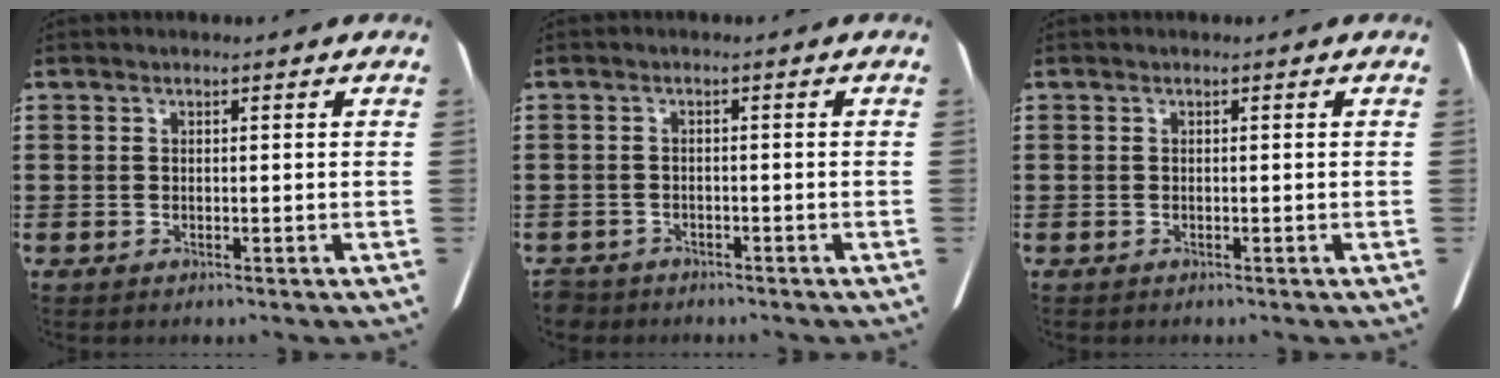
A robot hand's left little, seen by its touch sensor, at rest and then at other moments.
{"total": 1.6, "force": [-1.6, 0.3, 0.1], "torque": [-0.008, -0.001, -0.034]}
{"total": 0.0}